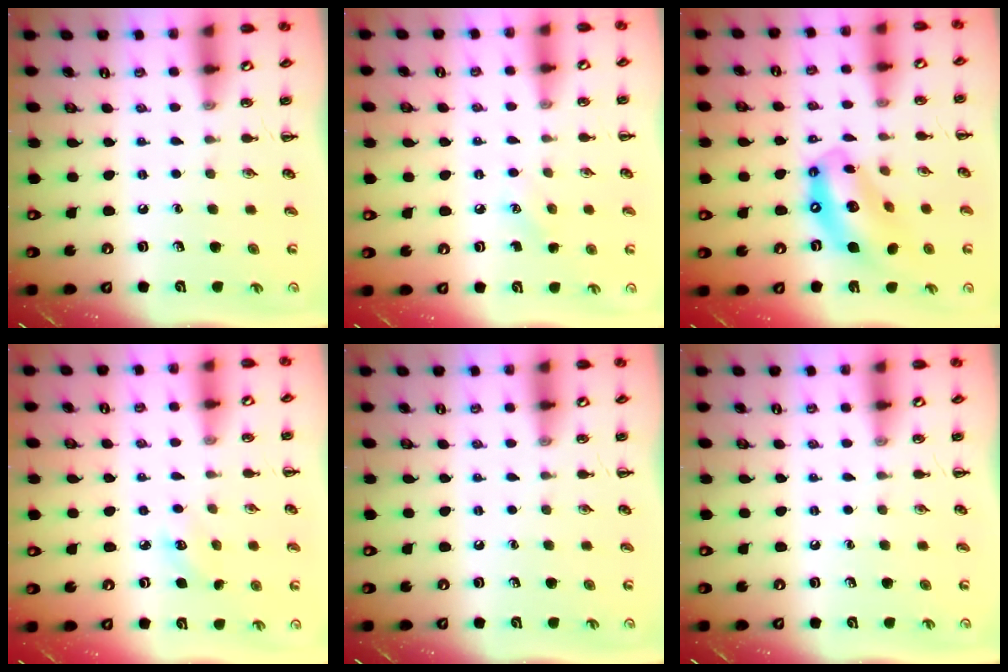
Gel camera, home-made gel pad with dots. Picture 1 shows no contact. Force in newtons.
{"total": 5.7, "press": 5.5, "slide": 1.7}
{"total": 13.9, "press": 13.4, "slide": 3.8}
{"total": 3.2, "press": 3.1, "slide": 0.8}
{"total": 0.0}
{"total": 0.0}